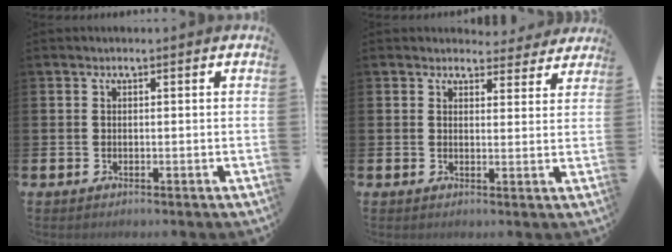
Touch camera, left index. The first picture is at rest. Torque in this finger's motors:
{"motor_torque": [0.92, -0.89, 0.14, 0.02]}